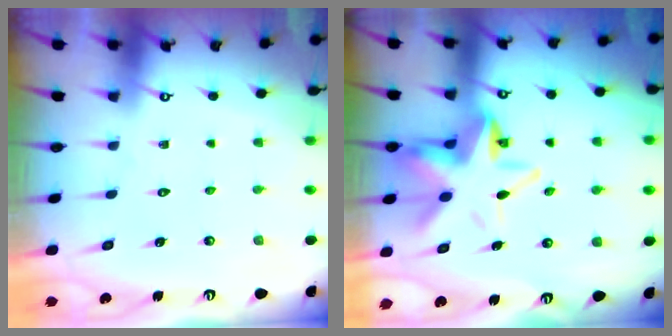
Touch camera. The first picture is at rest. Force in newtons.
{"total": 11.9, "press": 11.7, "slide": 1.9}